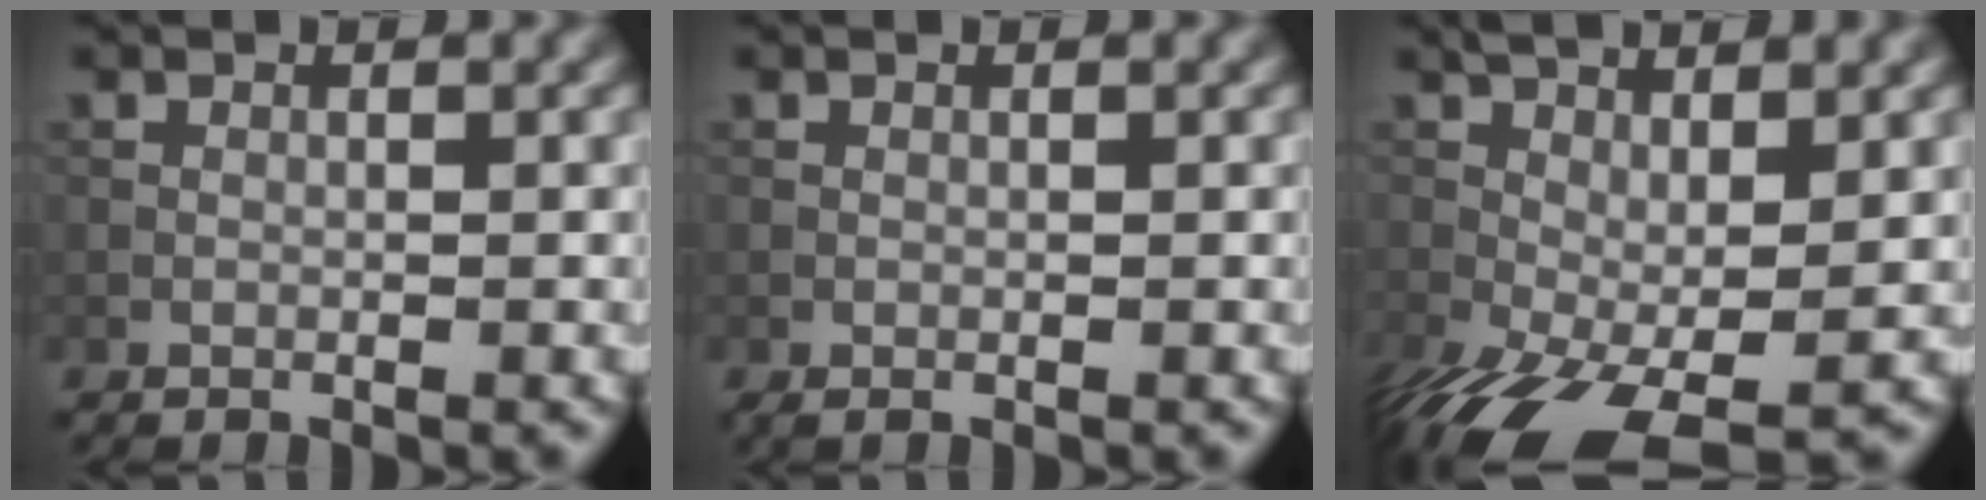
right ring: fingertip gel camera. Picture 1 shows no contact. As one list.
[{"total": 0.0}, {"total": 10.1, "force": [-3.1, 4.2, 8.7], "torque": [-0.187, -0.027, -0.048]}]